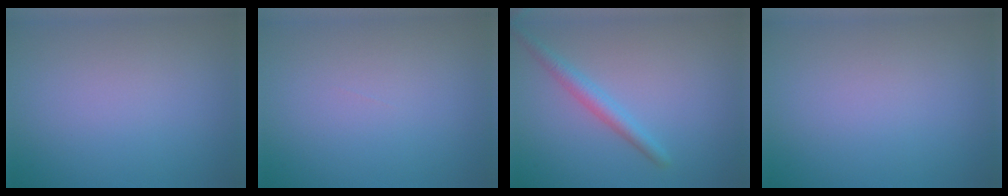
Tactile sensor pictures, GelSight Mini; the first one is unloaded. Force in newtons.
{"total": 0.0}
{"total": 2.2, "press": 2.2, "slide": 0.0}
{"total": 0.0}